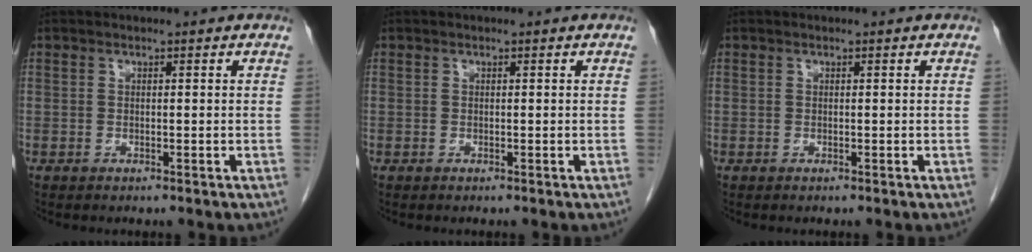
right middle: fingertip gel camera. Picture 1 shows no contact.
{"total": 0.0}
{"total": 0.0}